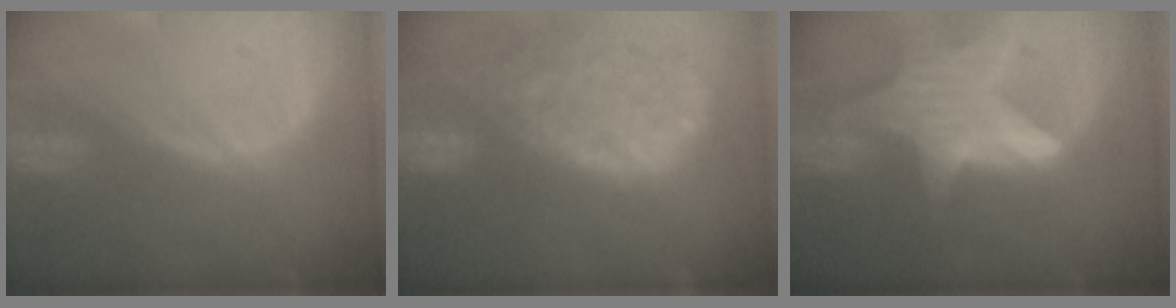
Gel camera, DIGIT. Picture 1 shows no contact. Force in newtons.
{"total": 13.8, "press": 11.3, "slide": 7.9}
{"total": 9.0, "press": 9.0, "slide": 0.6}